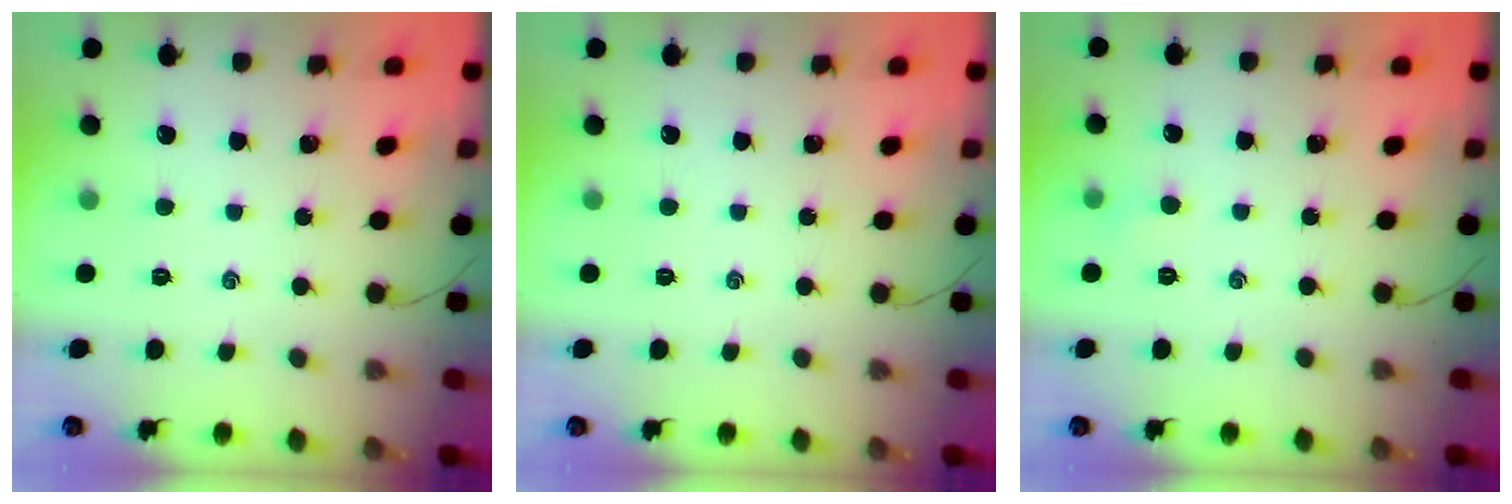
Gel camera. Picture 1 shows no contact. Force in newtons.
{"total": 0.0}
{"total": 2.6, "press": 2.5, "slide": 0.8}